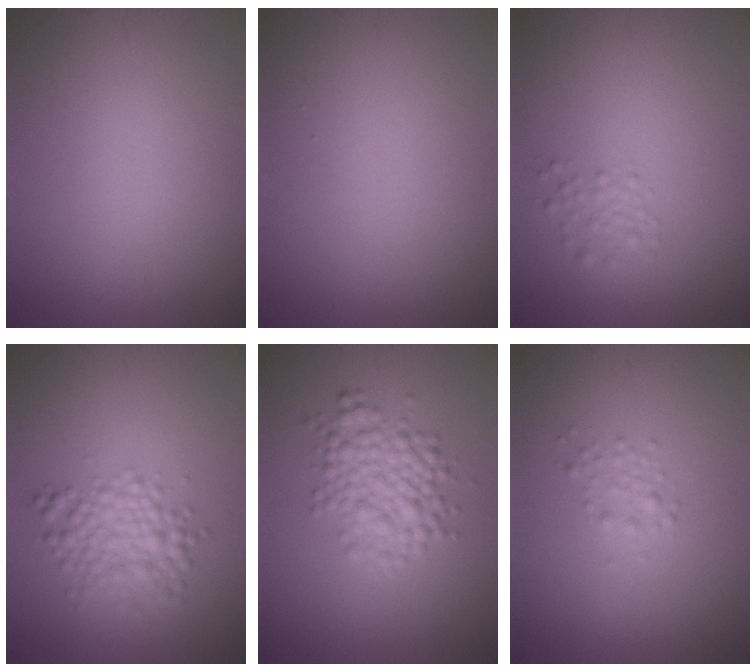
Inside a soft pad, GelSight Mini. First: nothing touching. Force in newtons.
{"total": 0.0}
{"total": 1.4, "press": 1.3, "slide": 0.1}
{"total": 3.8, "press": 3.8, "slide": 0.0}
{"total": 4.2, "press": 4.2, "slide": 0.1}
{"total": 1.2, "press": 1.2, "slide": 0.0}